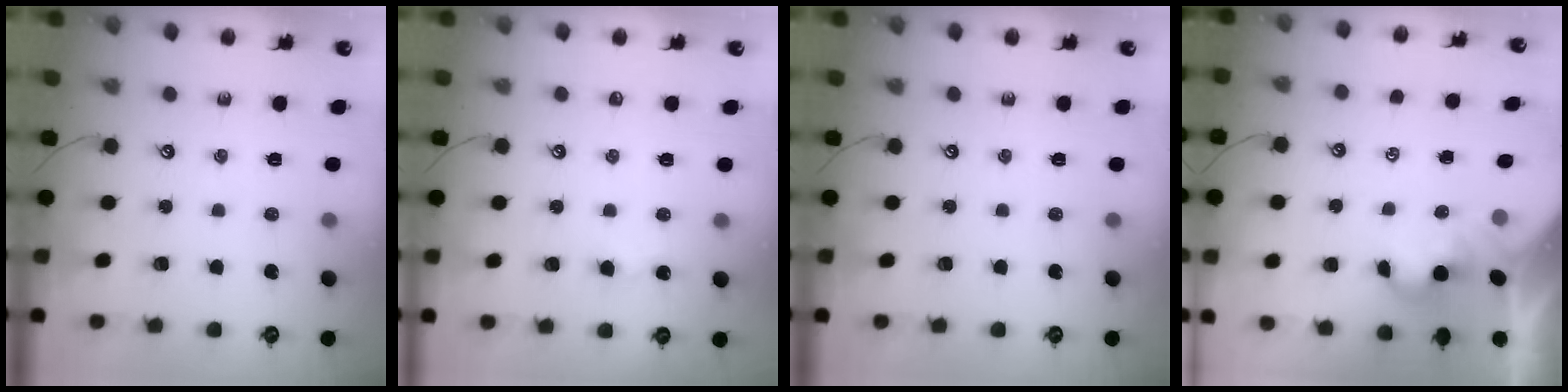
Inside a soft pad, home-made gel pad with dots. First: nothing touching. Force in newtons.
{"total": 2.3, "press": 2.3, "slide": 0.2}
{"total": 0.0}
{"total": 0.6, "press": 0.6, "slide": 0.3}